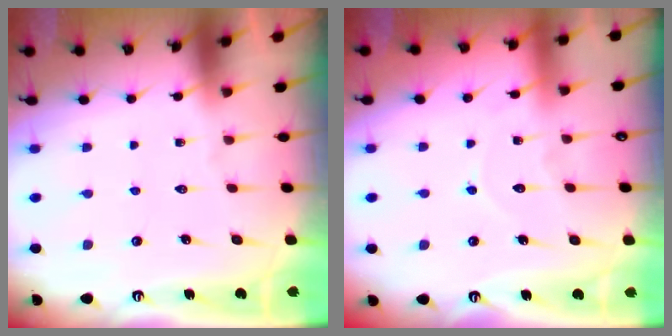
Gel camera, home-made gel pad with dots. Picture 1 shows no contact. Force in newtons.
{"total": 5.6, "press": 5.6, "slide": 0.6}